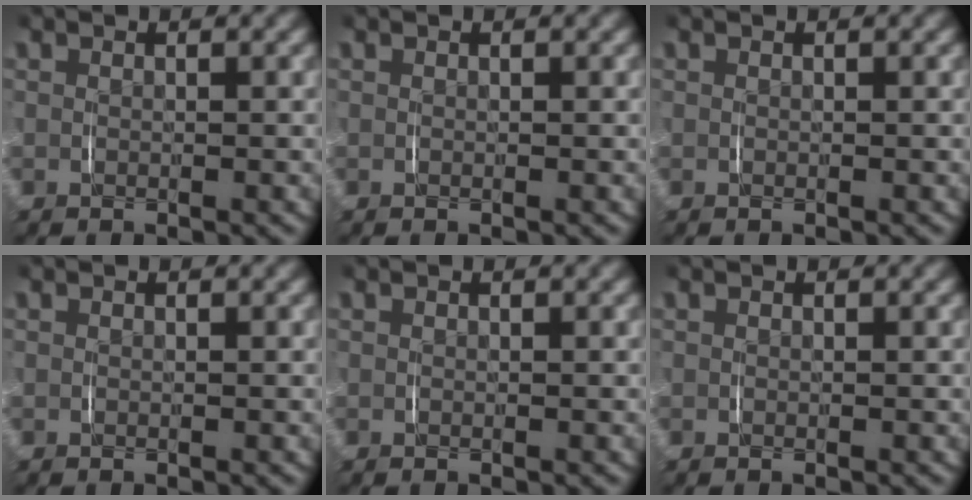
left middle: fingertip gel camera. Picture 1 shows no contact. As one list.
[{"total": 0.0}, {"total": 0.0}, {"total": 0.0}, {"total": 0.0}, {"total": 0.0}]